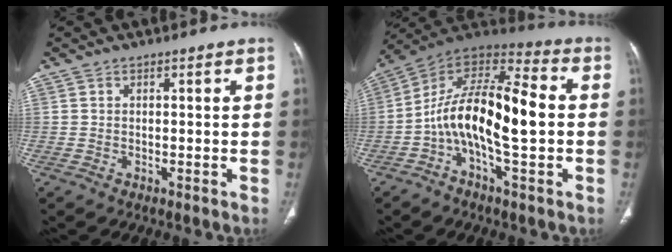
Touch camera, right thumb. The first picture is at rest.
{"total": 17.2, "force": [-2.2, 6.6, 15.8], "torque": [-0.266, 0.050, -0.044]}